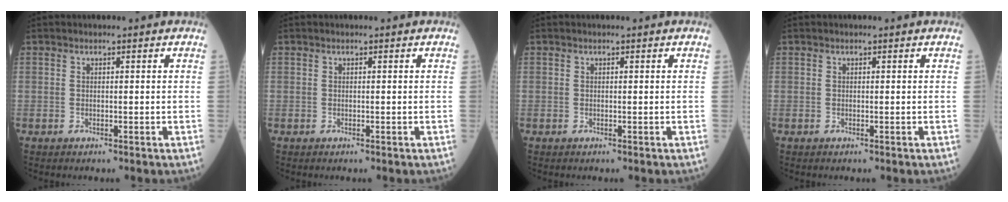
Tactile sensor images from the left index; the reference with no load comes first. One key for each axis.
{"total": 0.0}
{"total": 0.0}
{"total": 0.0}